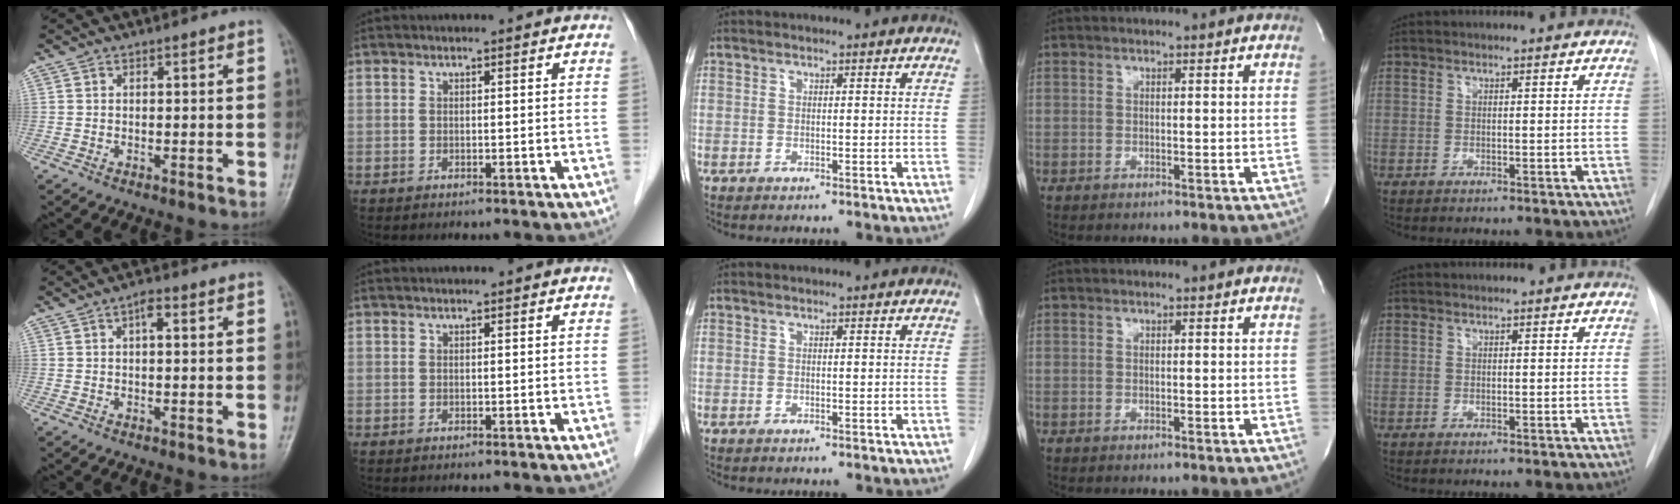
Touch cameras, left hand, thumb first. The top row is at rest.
{"thumb": {"total": 2.4, "force": [0.8, 0.9, 2.1], "torque": [-0.034, 0.006, 0.010]}, "index": {"total": 0.6, "force": [0.6, 0.0, 0.2], "torque": [-0.004, 0.015, 0.011]}}